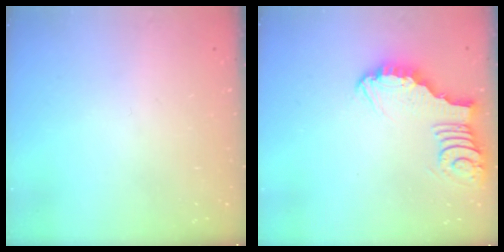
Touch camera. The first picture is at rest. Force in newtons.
{"total": 3.6, "press": 3.6, "slide": 0.3}